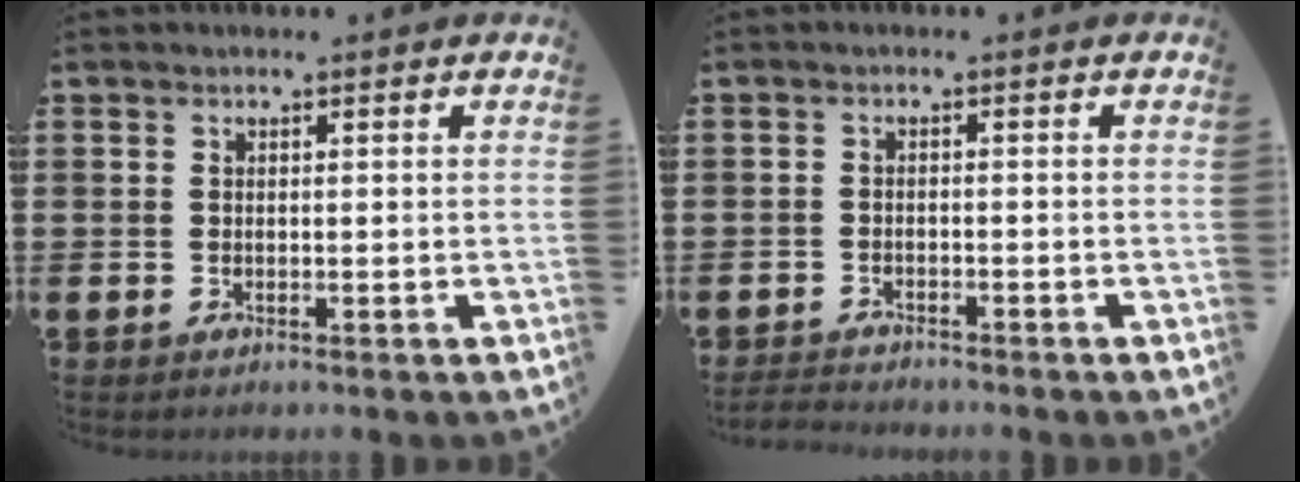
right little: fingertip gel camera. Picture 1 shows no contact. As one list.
[{"total": 1.5, "force": [-1.5, 0.0, 0.0], "torque": [-0.004, 0.001, -0.032]}]